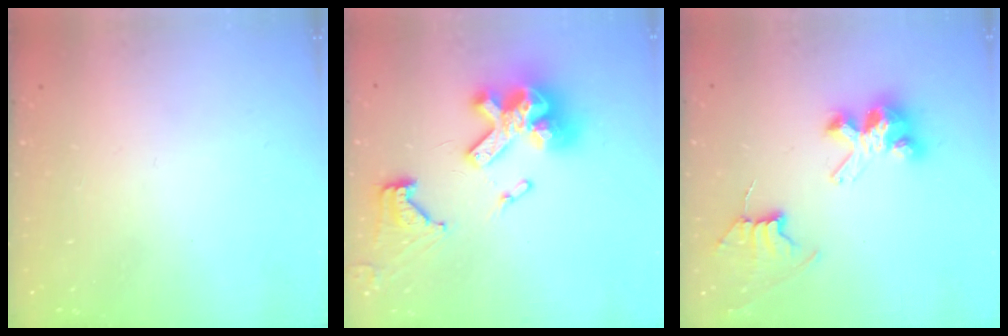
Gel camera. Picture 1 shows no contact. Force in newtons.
{"total": 20.2, "press": 20.1, "slide": 2.1}
{"total": 7.9, "press": 7.8, "slide": 0.6}